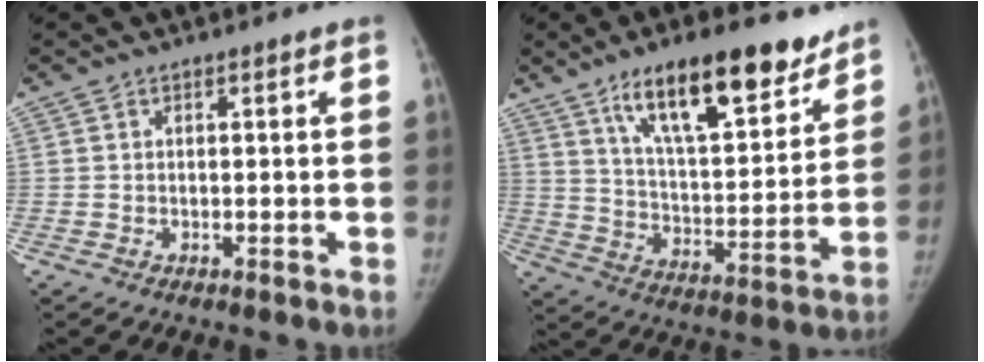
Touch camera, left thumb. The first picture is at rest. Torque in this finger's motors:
{"motor_torque": [1.33, 0.56, 1.70, -1.08, 0.36]}